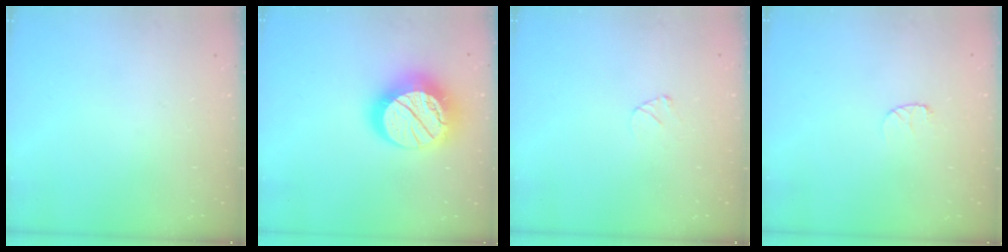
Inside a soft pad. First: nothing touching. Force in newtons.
{"total": 19.6, "press": 19.5, "slide": 1.5}
{"total": 3.6, "press": 3.6, "slide": 0.2}
{"total": 3.1, "press": 3.1, "slide": 0.3}